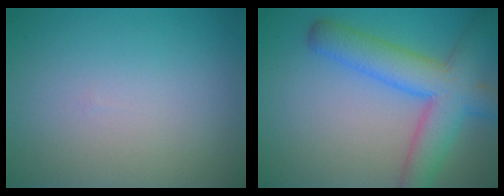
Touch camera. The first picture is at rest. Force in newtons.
{"total": 7.2, "press": 7.2, "slide": 0.3}